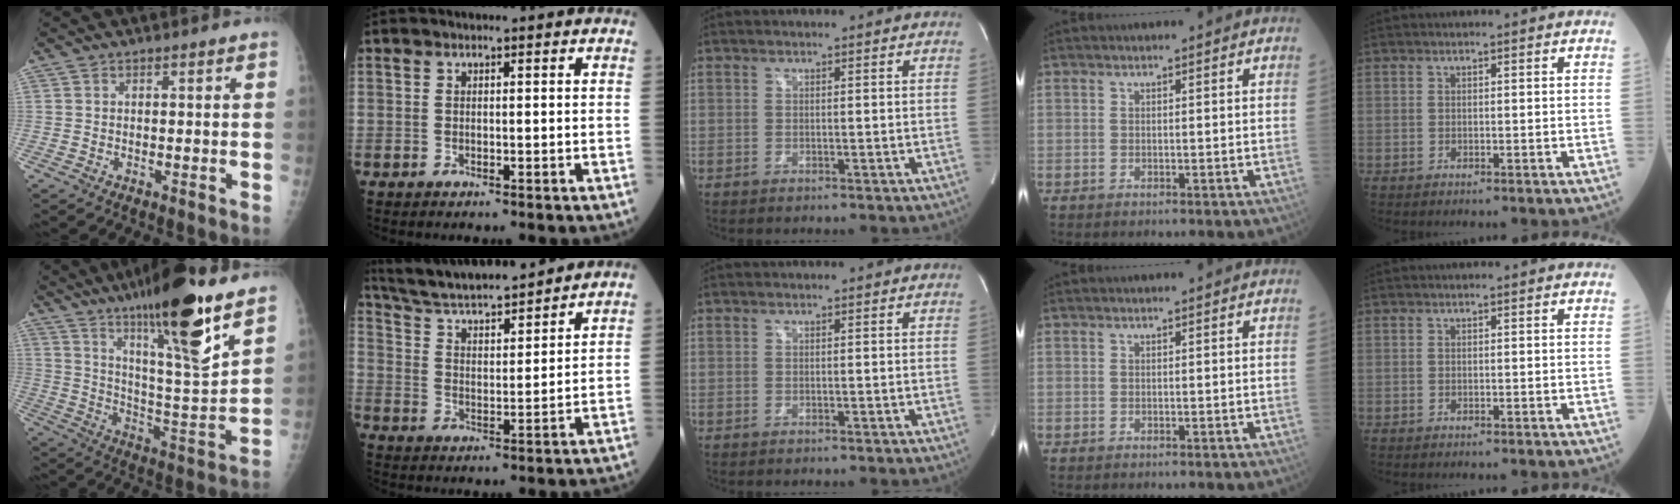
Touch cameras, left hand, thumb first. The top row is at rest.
{"thumb": {"total": 20.8, "force": [13.3, 2.6, 15.7], "torque": [-0.234, -0.070, 0.220]}, "index": {"total": 16.9, "force": [15.4, 1.7, 6.7], "torque": [-0.123, 0.017, 0.258]}}